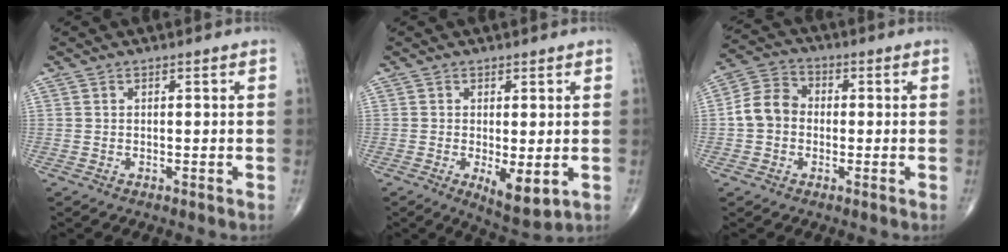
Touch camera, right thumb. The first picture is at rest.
{"total": 5.4, "force": [-0.9, 2.0, 4.9], "torque": [-0.074, -0.018, -0.008]}
{"total": 7.4, "force": [-0.7, 6.2, 4.1], "torque": [-0.062, 0.029, -0.025]}